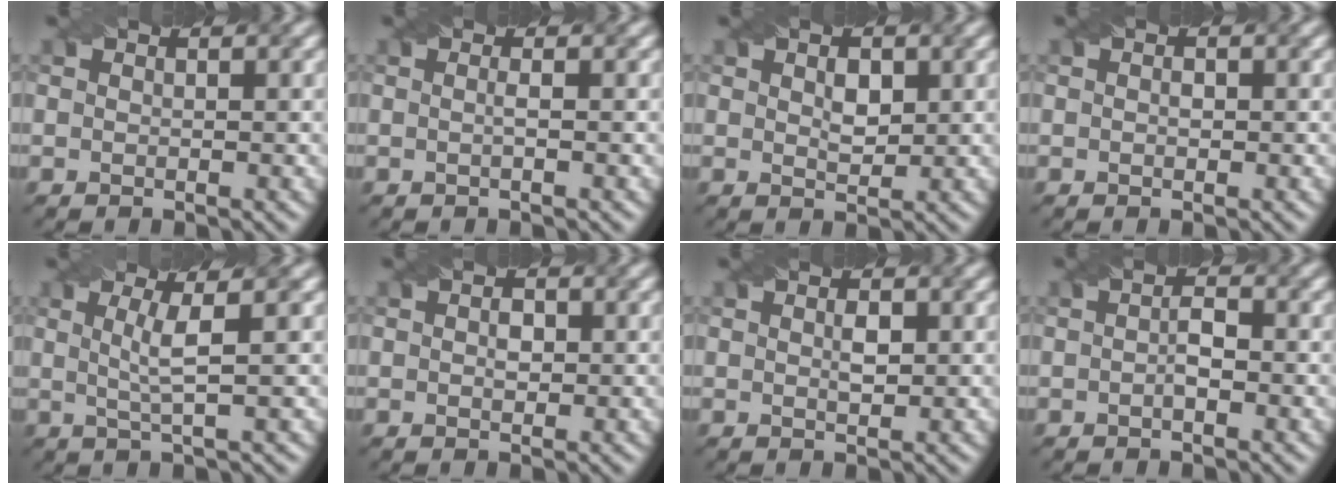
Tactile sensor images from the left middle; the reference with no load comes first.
{"total": 0.8, "force": [-0.1, 0.1, 0.8], "torque": [-0.014, -0.003, -0.005]}
{"total": 2.0, "force": [0.7, 1.1, 1.5], "torque": [-0.026, -0.001, 0.013]}
{"total": 0.7, "force": [0.0, 0.5, 0.6], "torque": [-0.009, 0.000, -0.001]}
{"total": 3.0, "force": [0.6, 0.5, 2.9], "torque": [-0.056, 0.001, 0.014]}
{"total": 1.3, "force": [0.0, 0.9, 1.0], "torque": [-0.016, 0.002, -0.001]}
{"total": 1.4, "force": [0.3, 0.6, 1.3], "torque": [-0.025, 0.001, 0.006]}
{"total": 1.6, "force": [-0.4, 0.6, 1.4], "torque": [-0.029, 0.003, -0.008]}